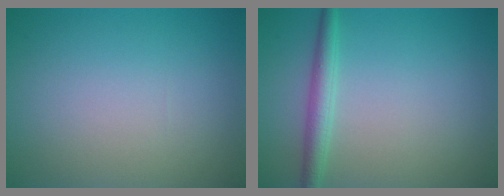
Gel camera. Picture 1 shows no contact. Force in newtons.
{"total": 2.3, "press": 2.3, "slide": 0.1}